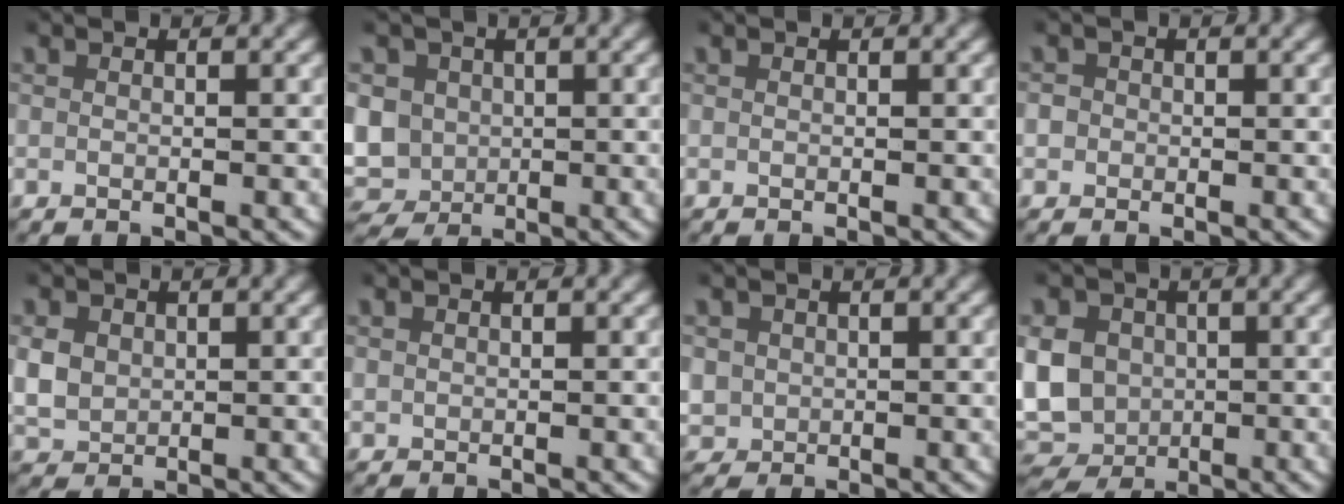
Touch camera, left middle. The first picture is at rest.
{"total": 11.8, "force": [-1.3, 11.2, 3.7], "torque": [-0.114, -0.043, -0.020]}
{"total": 0.0}
{"total": 2.1, "force": [-0.1, 2.1, 0.2], "torque": [-0.004, 0.005, -0.012]}
{"total": 3.8, "force": [0.5, 3.3, 1.7], "torque": [-0.048, -0.007, 0.017]}
{"total": 1.0, "force": [0.4, 0.9, 0.2], "torque": [-0.005, 0.002, 0.006]}
{"total": 3.7, "force": [0.1, 3.6, 1.1], "torque": [-0.039, -0.012, 0.006]}
{"total": 12.8, "force": [-1.7, 12.0, 4.1], "torque": [-0.115, -0.038, -0.028]}